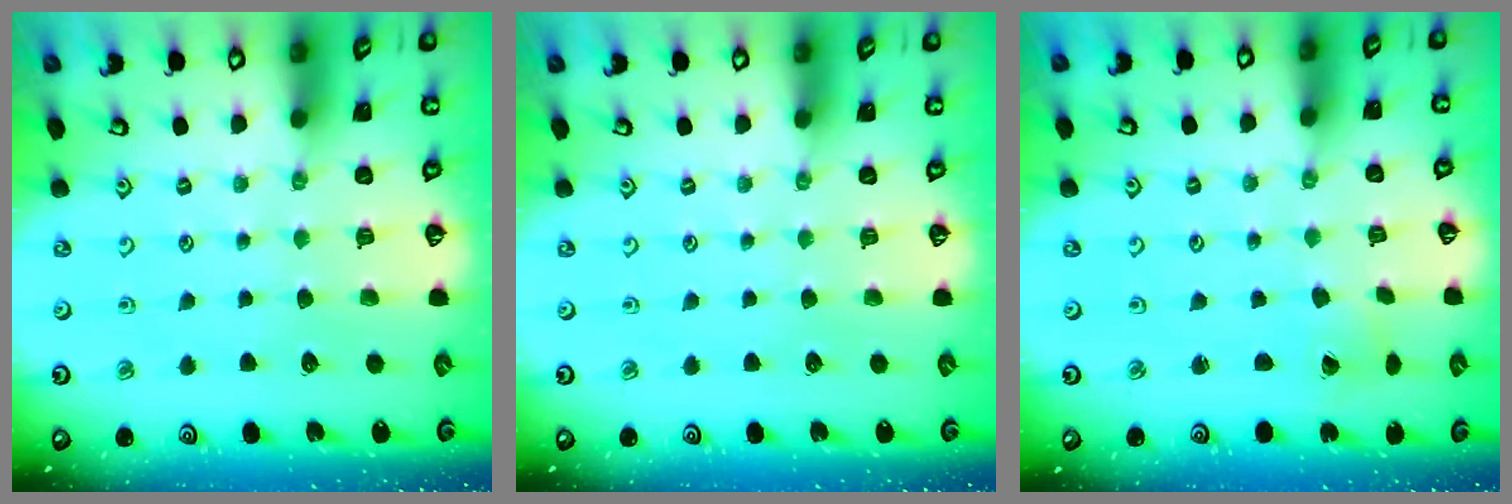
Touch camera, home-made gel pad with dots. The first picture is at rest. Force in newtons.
{"total": 0.0}
{"total": 2.3, "press": 2.3, "slide": 0.2}